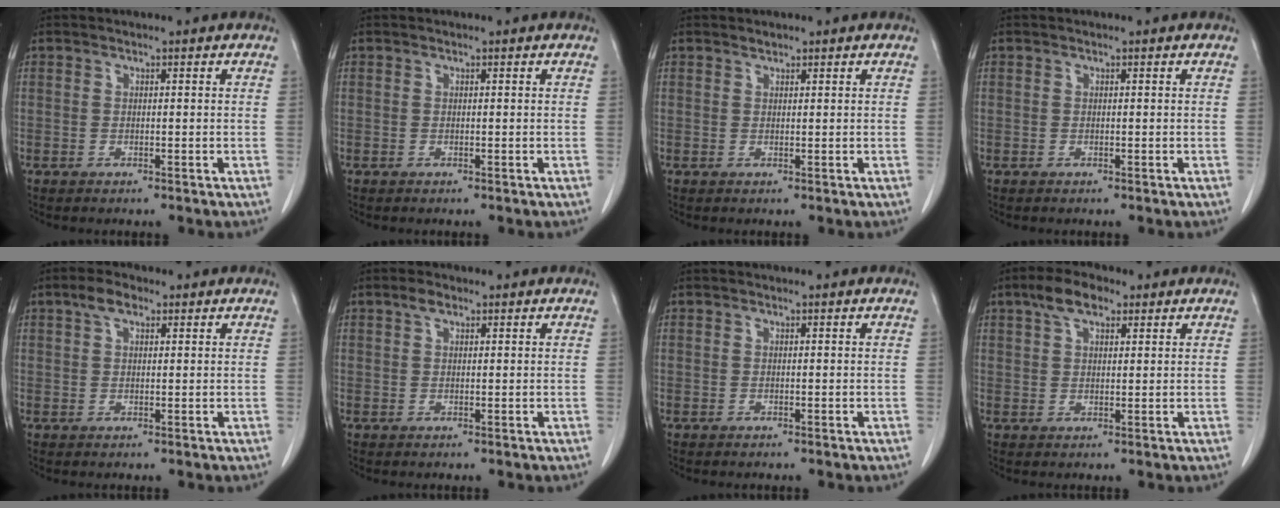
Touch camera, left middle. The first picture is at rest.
{"total": 0.0}
{"total": 0.6, "force": [0.6, 0.2, 0.1], "torque": [-0.007, -0.002, 0.011]}
{"total": 0.0}
{"total": 3.1, "force": [1.8, 1.5, 2.1], "torque": [-0.043, 0.011, 0.033]}
{"total": 1.7, "force": [1.0, 0.8, 1.1], "torque": [-0.022, 0.007, 0.018]}
{"total": 0.0}
{"total": 5.3, "force": [3.2, 2.3, 3.5], "torque": [-0.071, 0.017, 0.058]}